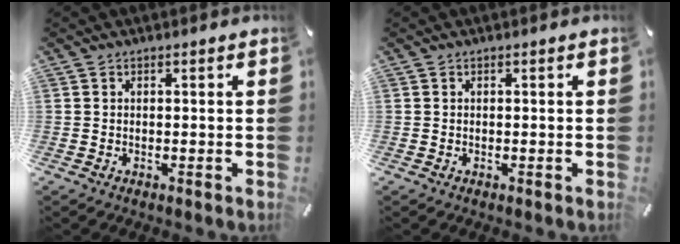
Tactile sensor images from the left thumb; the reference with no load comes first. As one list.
[{"total": 0.0}]